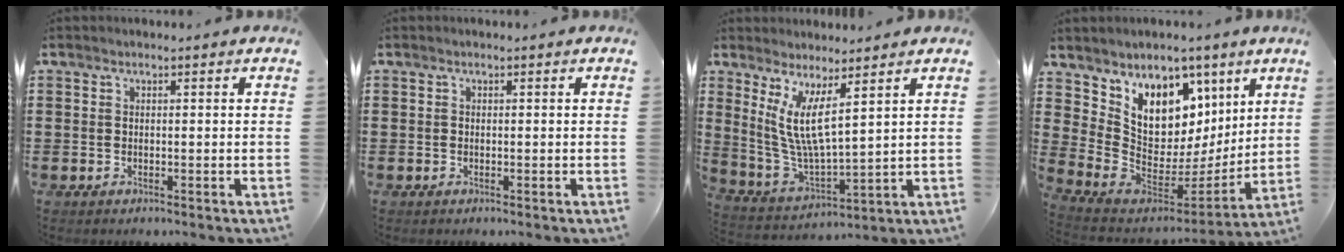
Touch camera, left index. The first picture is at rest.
{"total": 0.0}
{"total": 8.2, "force": [4.0, 1.6, 6.9], "torque": [-0.166, -0.027, 0.067]}
{"total": 9.3, "force": [5.3, 6.9, 3.1], "torque": [-0.086, -0.056, 0.109]}